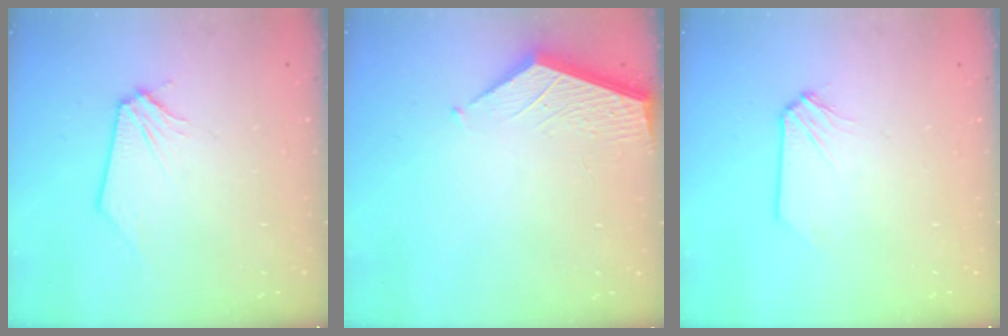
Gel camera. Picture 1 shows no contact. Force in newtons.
{"total": 3.5, "press": 3.5, "slide": 0.4}
{"total": 0.7, "press": 0.7, "slide": 0.1}